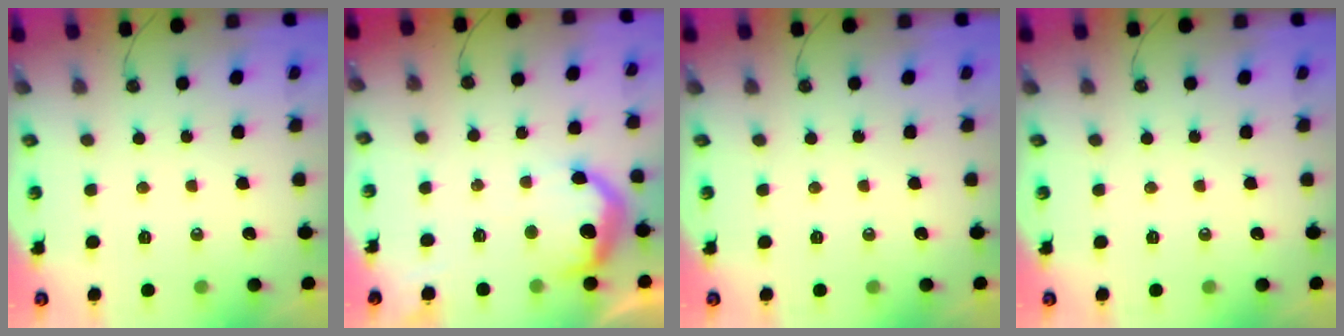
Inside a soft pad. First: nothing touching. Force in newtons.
{"total": 10.1, "press": 10.1, "slide": 0.6}
{"total": 0.0}
{"total": 0.0}